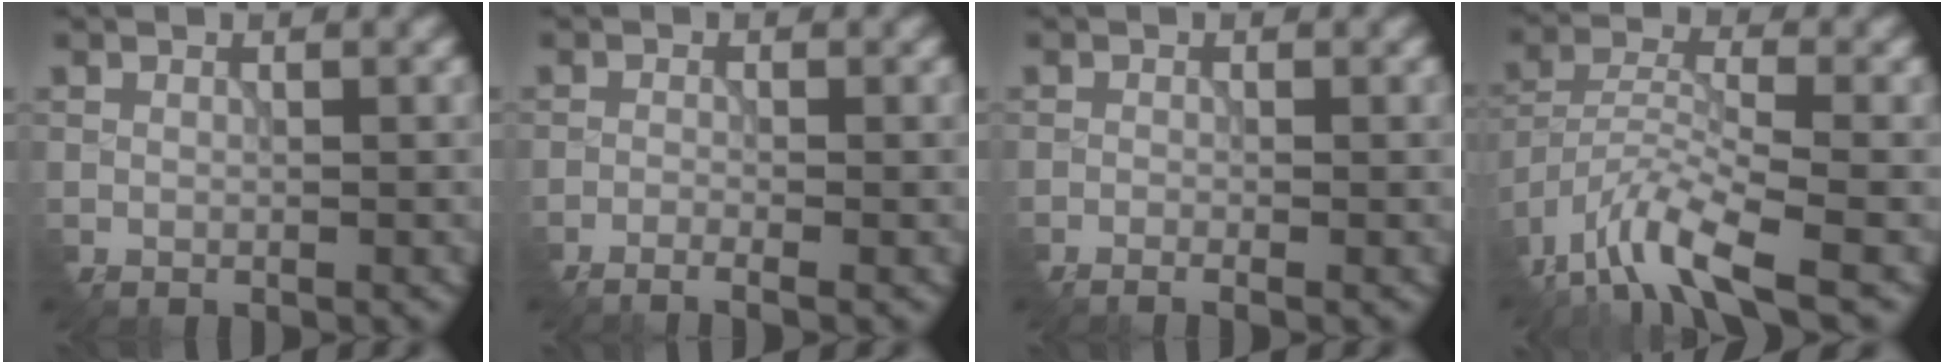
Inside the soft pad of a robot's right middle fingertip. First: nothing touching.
{"total": 2.6, "force": [-2.0, 0.5, 1.7], "torque": [-0.035, -0.006, -0.037]}
{"total": 2.0, "force": [-1.3, 0.5, 1.5], "torque": [-0.029, -0.004, -0.023]}
{"total": 8.4, "force": [-6.1, 2.1, 5.4], "torque": [-0.106, -0.003, -0.125]}